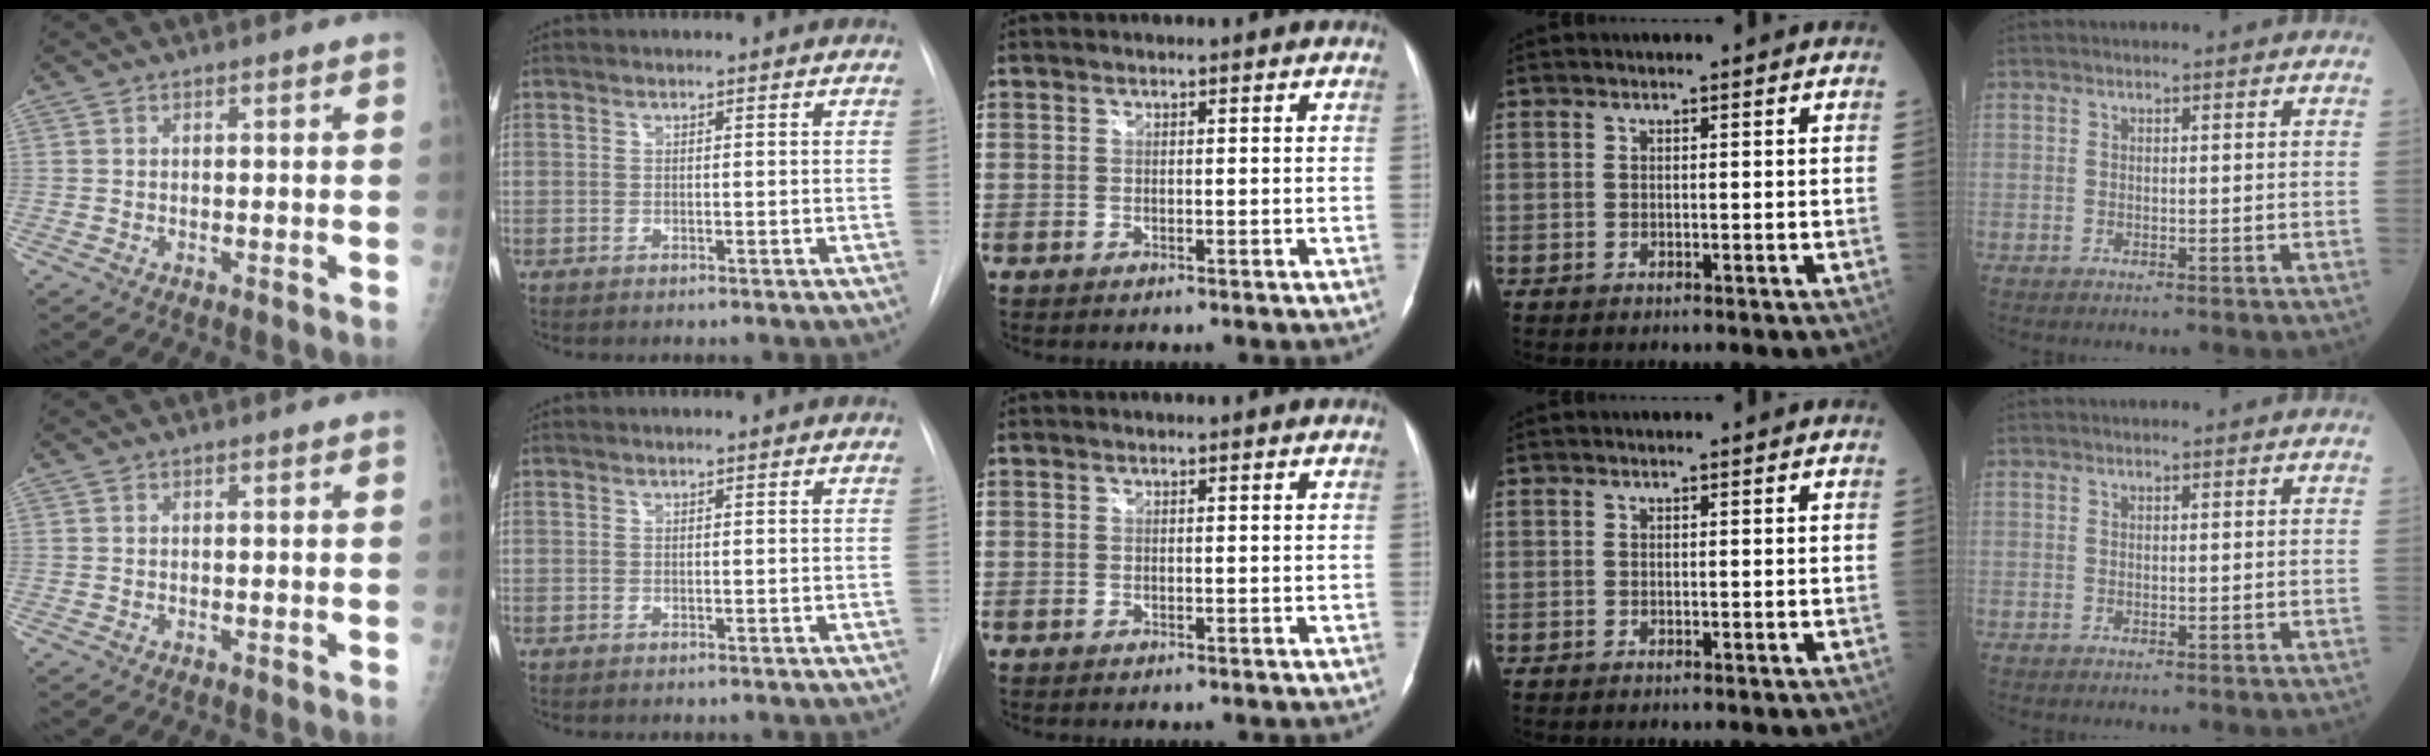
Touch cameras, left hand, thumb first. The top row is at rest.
{}